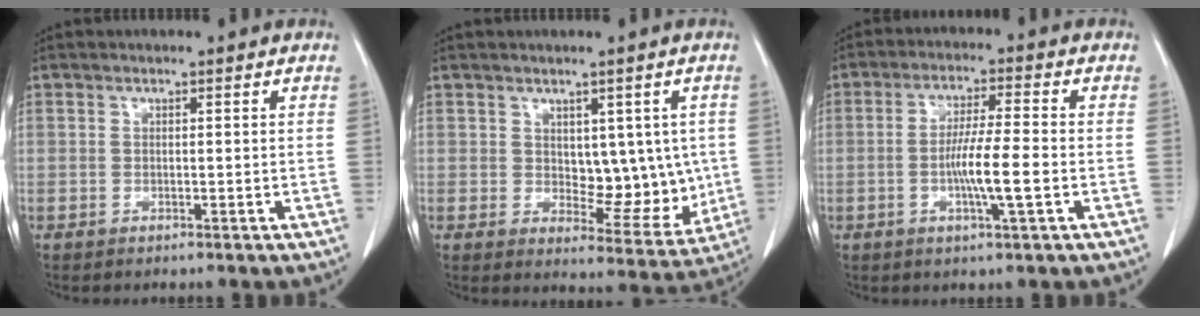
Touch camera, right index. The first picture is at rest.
{"total": 8.5, "force": [1.0, 4.8, 6.9], "torque": [-0.068, -0.001, 0.032]}
{"total": 7.2, "force": [-1.6, 0.0, 7.0], "torque": [-0.126, -0.003, -0.030]}